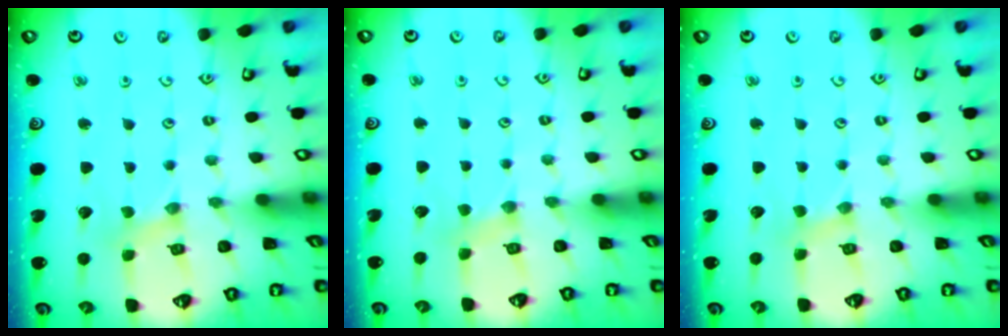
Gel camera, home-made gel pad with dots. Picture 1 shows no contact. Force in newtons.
{"total": 2.7, "press": 2.7, "slide": 0.4}
{"total": 1.6, "press": 1.5, "slide": 0.3}